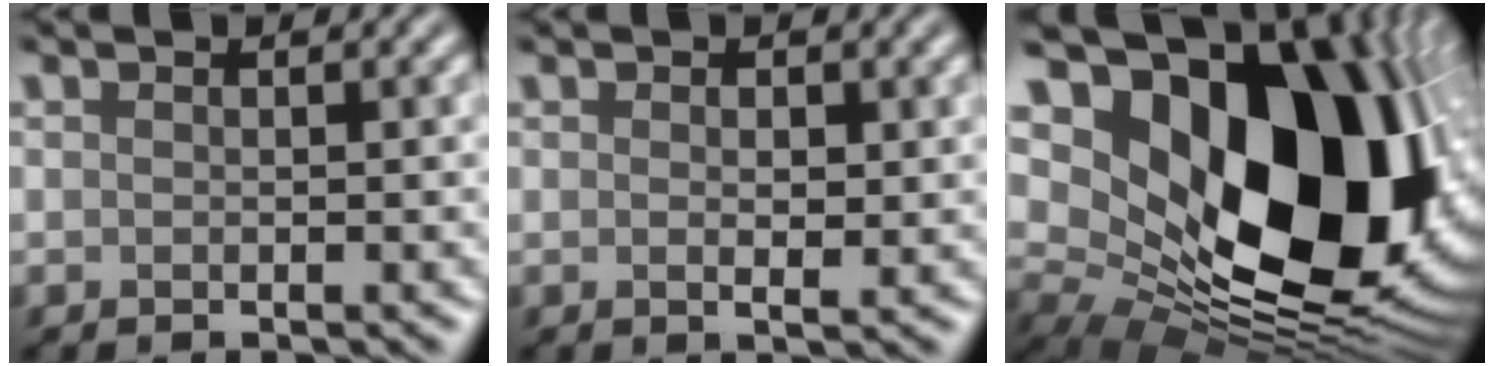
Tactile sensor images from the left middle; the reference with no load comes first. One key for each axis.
{"total": 1.3, "fx": 0.4, "fy": 0.4, "fz": 1.2, "tx": -0.018, "ty": -0.004, "tz": 0.007}
{"total": 19.8, "fx": 4.4, "fy": 12.8, "fz": 14.4, "tx": -0.249, "ty": -0.019, "tz": 0.111}